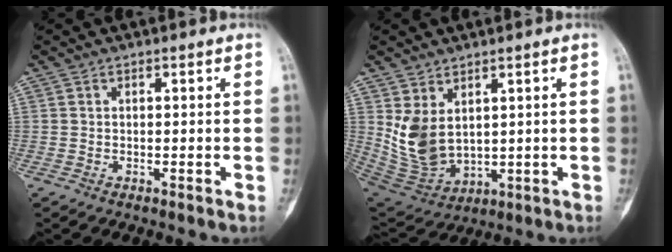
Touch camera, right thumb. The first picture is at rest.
{"total": 10.0, "force": [2.7, 6.3, 7.3], "torque": [-0.133, -0.023, 0.080]}